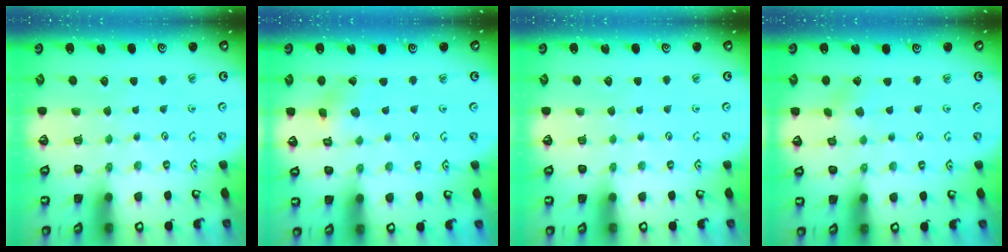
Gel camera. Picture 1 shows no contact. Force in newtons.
{"total": 2.0, "press": 2.0, "slide": 0.3}
{"total": 0.0}
{"total": 1.6, "press": 1.6, "slide": 0.2}